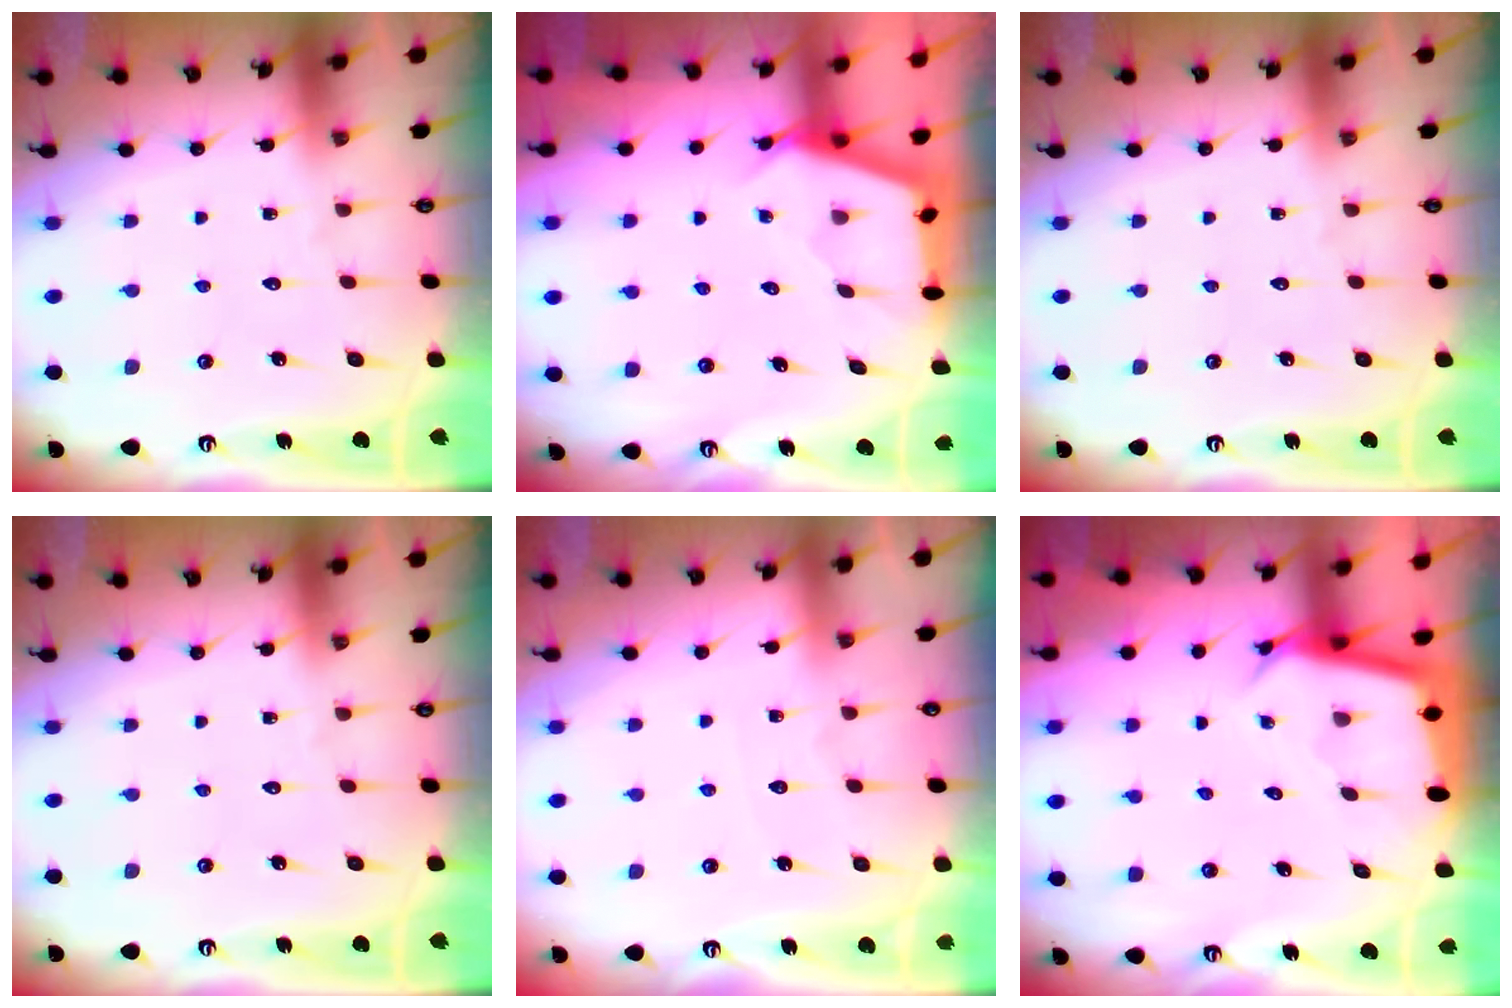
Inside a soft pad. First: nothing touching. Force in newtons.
{"total": 3.1, "press": 3.1, "slide": 0.3}
{"total": 0.0}
{"total": 0.0}
{"total": 2.4, "press": 2.4, "slide": 0.3}
{"total": 2.9, "press": 2.9, "slide": 0.0}